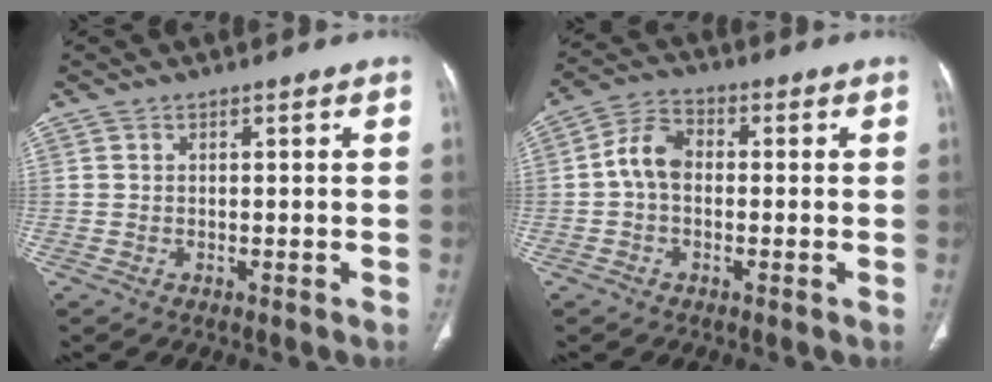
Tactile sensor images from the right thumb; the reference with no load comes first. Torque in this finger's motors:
{"motor_torque": [0.78, 1.43, 0.40, -0.39, 0.04]}